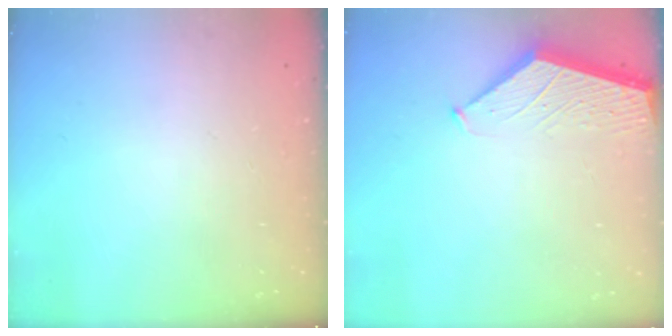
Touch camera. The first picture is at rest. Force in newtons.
{"total": 1.8, "press": 1.8, "slide": 0.2}